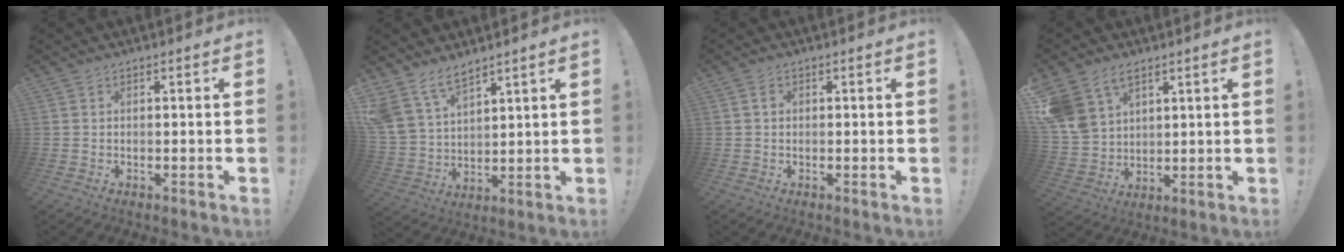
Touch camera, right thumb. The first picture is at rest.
{"total": 10.8, "force": [8.6, 5.0, 4.1], "torque": [-0.102, -0.051, 0.173]}
{"total": 1.2, "force": [0.2, 1.0, 0.6], "torque": [-0.011, 0.004, 0.003]}
{"total": 10.9, "force": [6.9, 7.2, 4.4], "torque": [-0.097, -0.035, 0.142]}